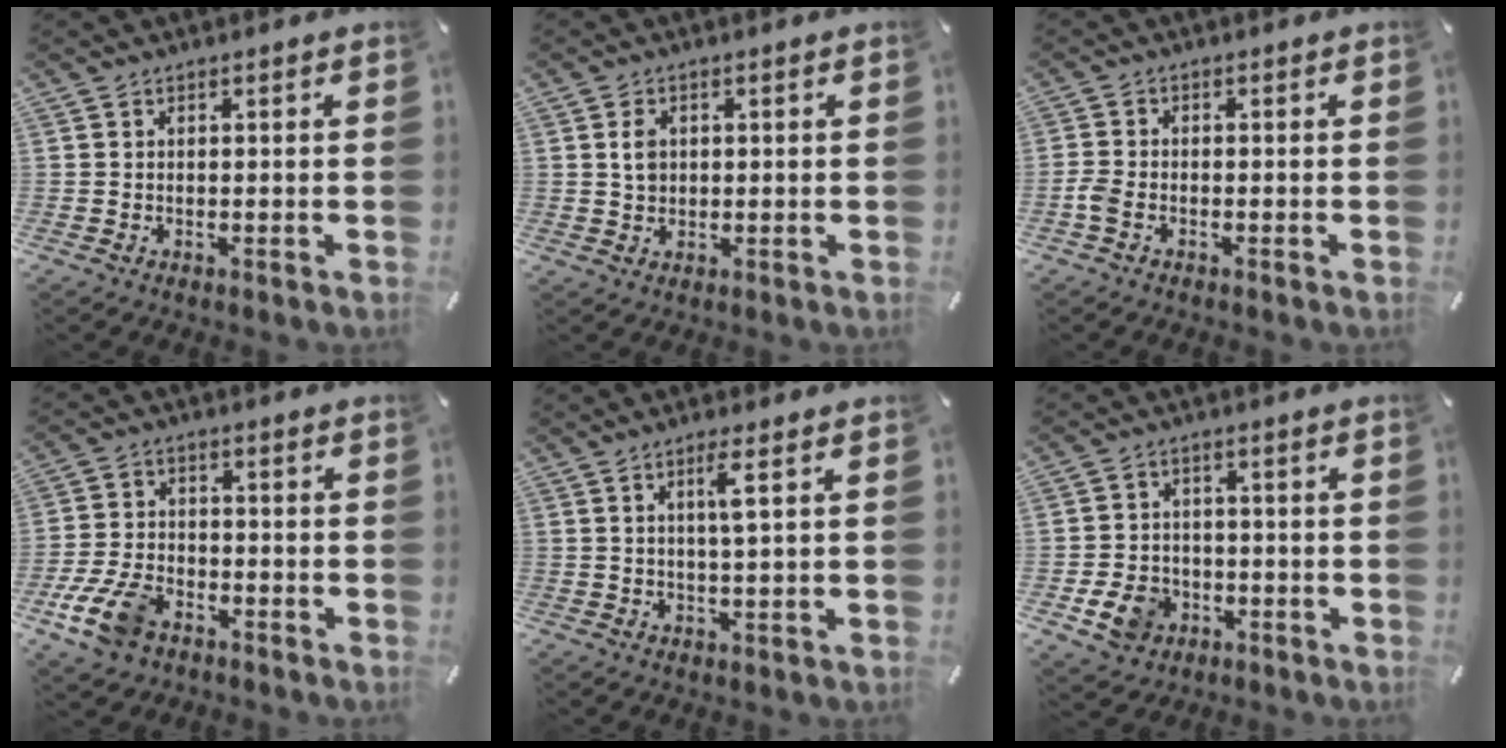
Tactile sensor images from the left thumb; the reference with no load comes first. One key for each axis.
{"total": 3.2, "fx": 0.6, "fy": 2.6, "fz": 1.8, "tx": -0.031, "ty": 0.006, "tz": 0.007}
{"total": 2.7, "fx": -1.4, "fy": 1.5, "fz": 1.8, "tx": -0.044, "ty": 0.002, "tz": -0.028}
{"total": 10.0, "fx": -5.6, "fy": 6.0, "fz": 5.8, "tx": -0.124, "ty": 0.025, "tz": -0.101}
{"total": 4.8, "fx": 1.5, "fy": 0.3, "fz": 4.5, "tx": -0.084, "ty": -0.004, "tz": 0.020}
{"total": 8.0, "fx": -2.8, "fy": 6.6, "fz": 3.5, "tx": -0.073, "ty": 0.017, "tz": -0.050}